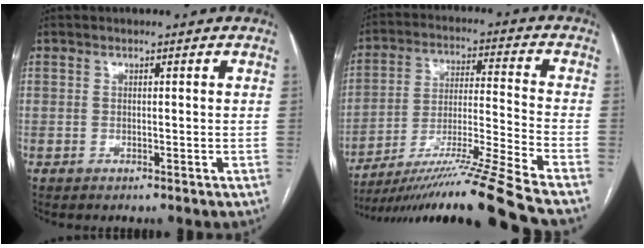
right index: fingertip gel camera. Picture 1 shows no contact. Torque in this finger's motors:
{"motor_torque": [1.55, -0.59, 0.85, 0.21]}